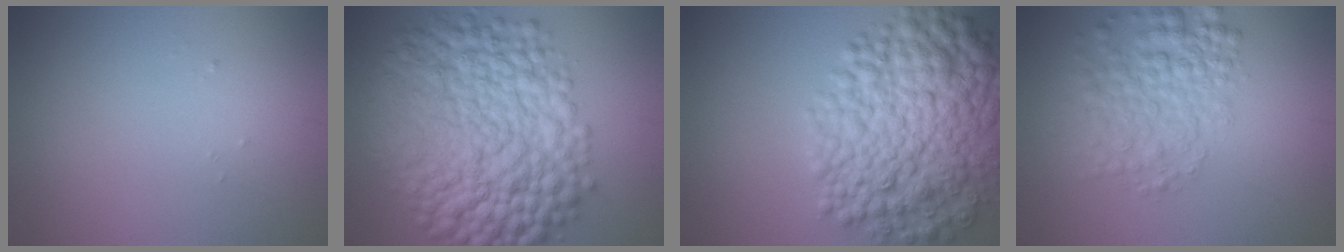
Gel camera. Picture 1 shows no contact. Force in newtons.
{"total": 13.9, "press": 13.9, "slide": 0.0}
{"total": 10.8, "press": 10.8, "slide": 0.1}
{"total": 5.0, "press": 5.0, "slide": 0.2}